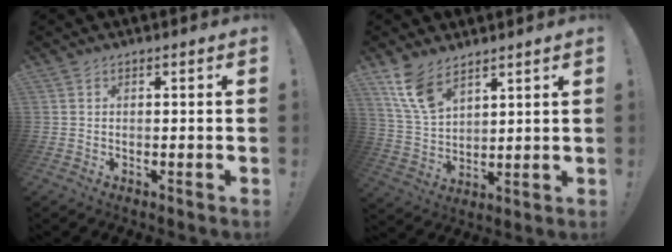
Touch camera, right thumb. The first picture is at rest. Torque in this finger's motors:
{"motor_torque": [-0.20, 0.46, 0.42, 0.73, 0.04]}